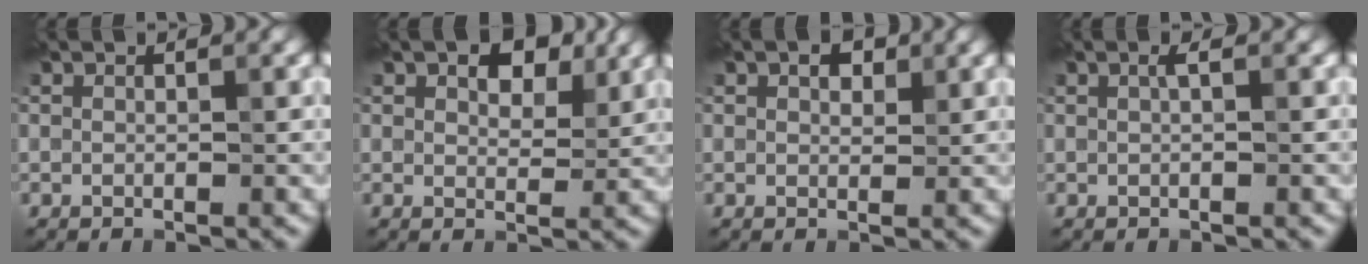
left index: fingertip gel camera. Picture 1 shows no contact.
{"total": 5.4, "force": [3.0, 2.7, 3.7], "torque": [-0.048, 0.005, 0.039]}
{"total": 1.7, "force": [0.9, 1.0, 1.1], "torque": [-0.015, 0.005, 0.015]}
{"total": 0.8, "force": [0.2, 0.1, 0.7], "torque": [-0.016, 0.006, 0.003]}